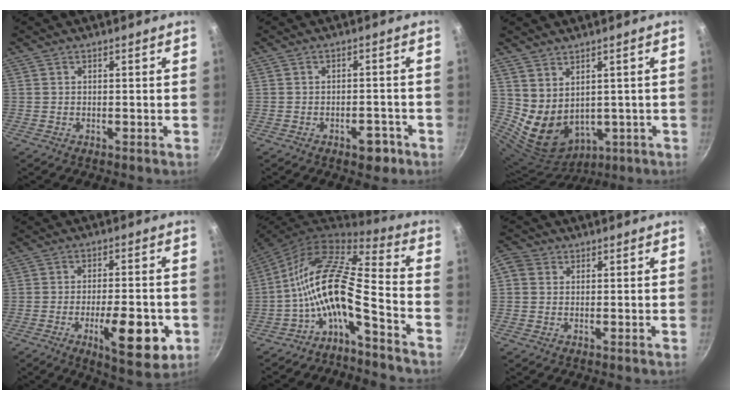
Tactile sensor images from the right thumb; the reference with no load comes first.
{"total": 4.4, "force": [-2.5, 2.4, 2.6], "torque": [-0.018, 0.021, -0.026]}
{"total": 9.6, "force": [1.9, 7.2, 6.1], "torque": [-0.095, -0.020, 0.066]}
{"total": 14.1, "force": [-4.6, 5.0, 12.4], "torque": [-0.156, 0.007, -0.060]}
{"total": 13.4, "force": [-6.6, 3.7, 11.1], "torque": [-0.217, 0.076, -0.143]}
{"total": 3.0, "force": [0.5, 2.7, 1.2], "torque": [-0.014, 0.002, -0.004]}